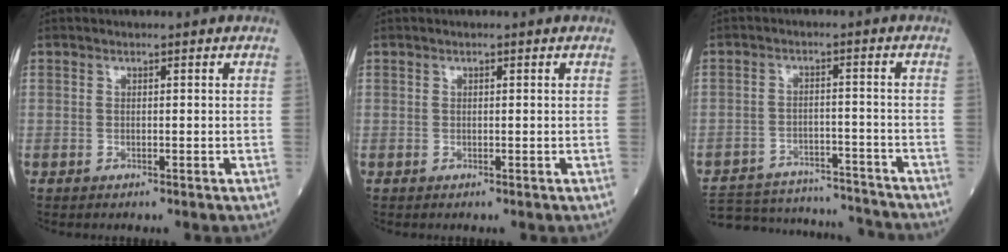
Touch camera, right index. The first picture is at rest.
{"total": 0.0}
{"total": 19.4, "force": [-18.4, 3.6, 5.0], "torque": [-0.115, -0.002, -0.258]}